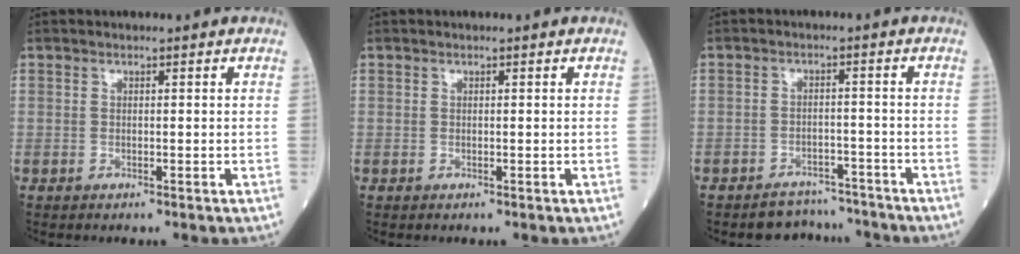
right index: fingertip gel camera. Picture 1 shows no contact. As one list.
[{"total": 0.0}, {"total": 5.1, "force": [-4.7, 1.8, -0.8], "torque": [0.018, 0.018, -0.070]}]